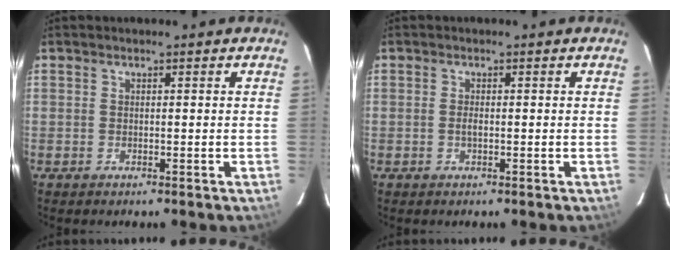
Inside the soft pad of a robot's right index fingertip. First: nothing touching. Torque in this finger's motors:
{"motor_torque": [0.38, -0.09, 0.09, 0.03]}